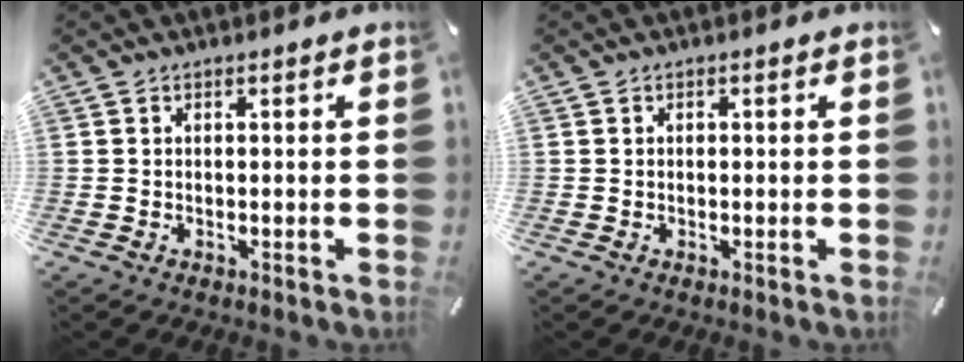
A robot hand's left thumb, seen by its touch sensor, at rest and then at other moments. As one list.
[{"total": 0.6, "force": [0.0, 0.4, 0.5], "torque": [-0.010, 0.000, -0.001]}]